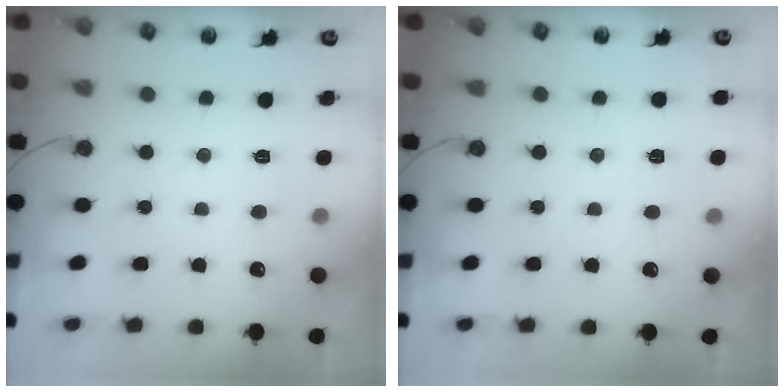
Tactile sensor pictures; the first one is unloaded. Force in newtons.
{"total": 2.3, "press": 1.3, "slide": 1.9}